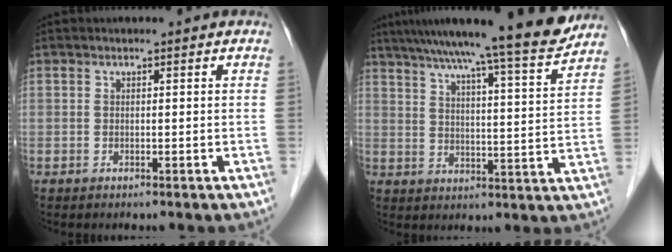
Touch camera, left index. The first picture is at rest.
{"total": 17.9, "force": [15.5, -0.9, 8.9], "torque": [-0.138, -0.012, 0.216]}